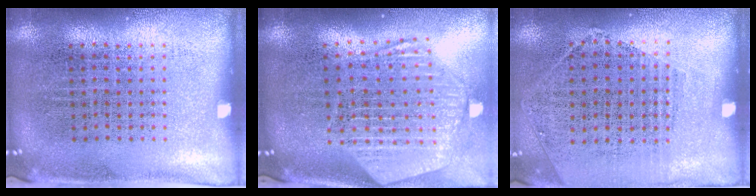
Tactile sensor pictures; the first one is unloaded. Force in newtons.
{"total": 2.8, "press": 2.3, "slide": 1.6}
{"total": 1.2, "press": 1.0, "slide": 0.6}